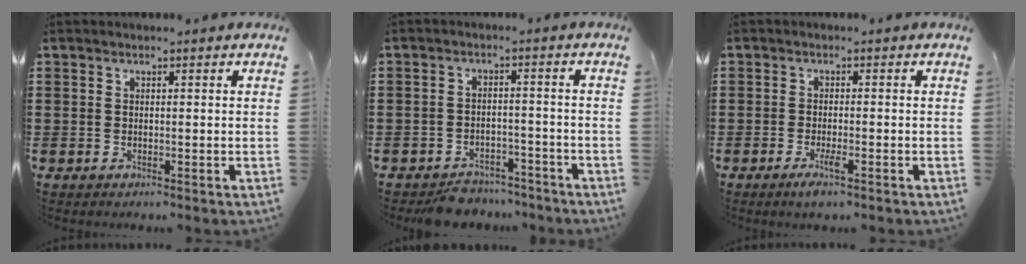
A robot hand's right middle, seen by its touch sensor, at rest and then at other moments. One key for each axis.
{"total": 3.8, "fx": -3.6, "fy": 1.0, "fz": 0.3, "tx": -0.009, "ty": 0.007, "tz": -0.075}
{"total": 2.5, "fx": -1.3, "fy": 0.3, "fz": 2.1, "tx": -0.050, "ty": -0.006, "tz": -0.027}